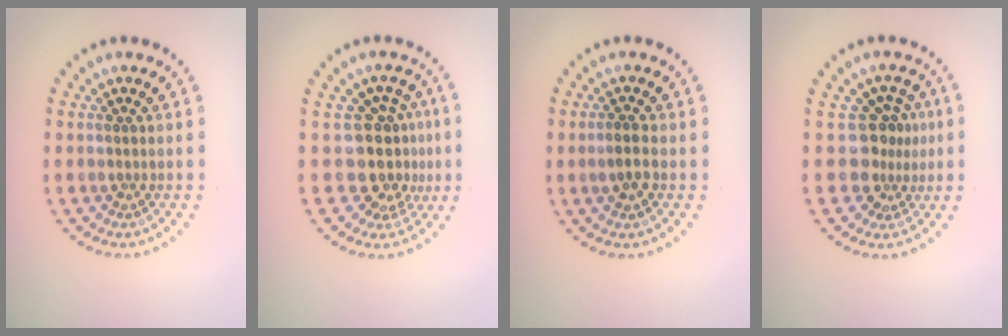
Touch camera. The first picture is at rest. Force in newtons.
{"total": 4.3, "press": 3.4, "slide": 2.5}
{"total": 1.9, "press": 1.8, "slide": 0.7}
{"total": 3.2, "press": 2.5, "slide": 2.1}